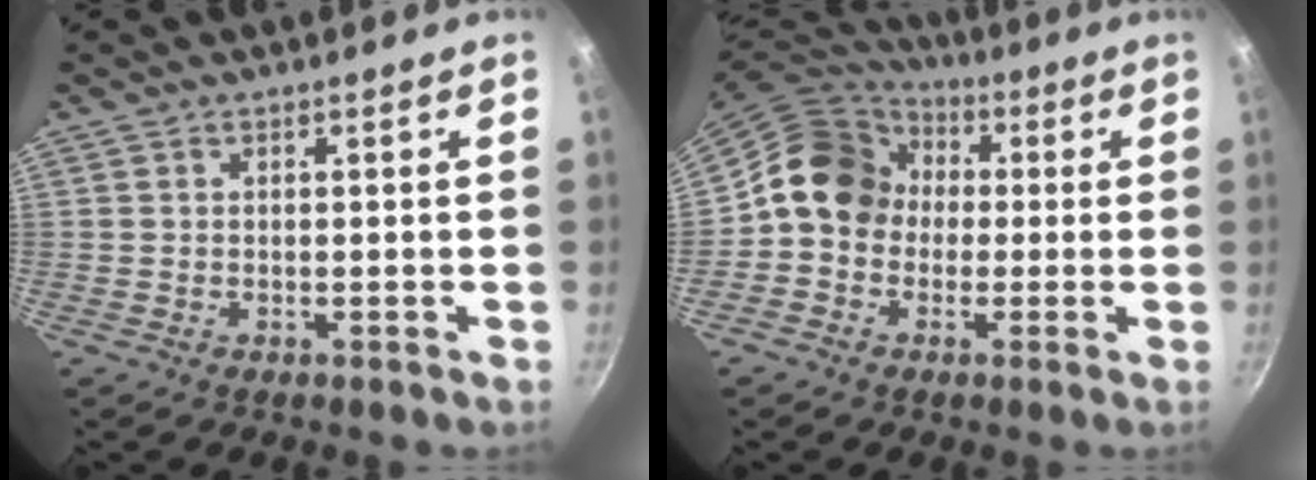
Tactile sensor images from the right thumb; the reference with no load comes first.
{"total": 12.7, "force": [0.7, 10.9, 6.5], "torque": [-0.071, 0.031, -0.012]}